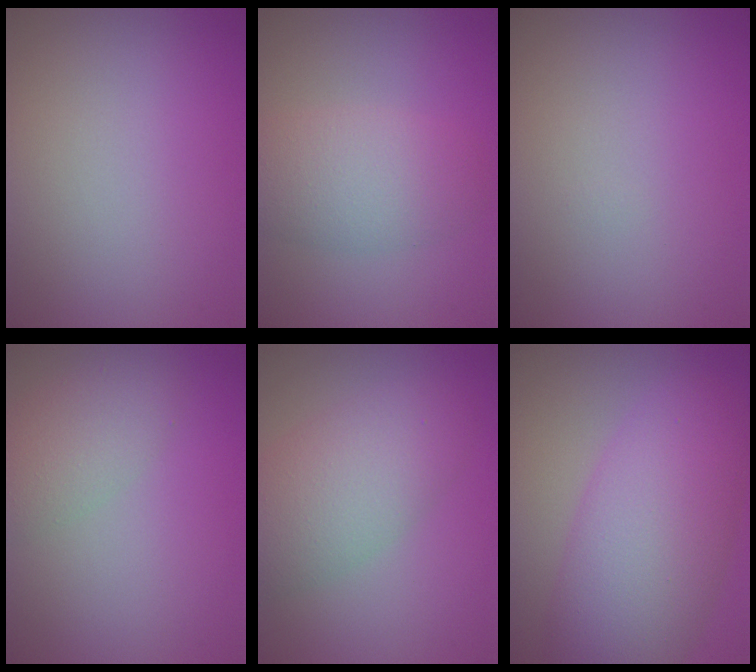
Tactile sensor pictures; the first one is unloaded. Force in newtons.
{"total": 4.3, "press": 4.3, "slide": 0.2}
{"total": 0.0}
{"total": 3.0, "press": 3.0, "slide": 0.1}
{"total": 5.3, "press": 5.3, "slide": 0.2}
{"total": 8.6, "press": 8.6, "slide": 0.7}